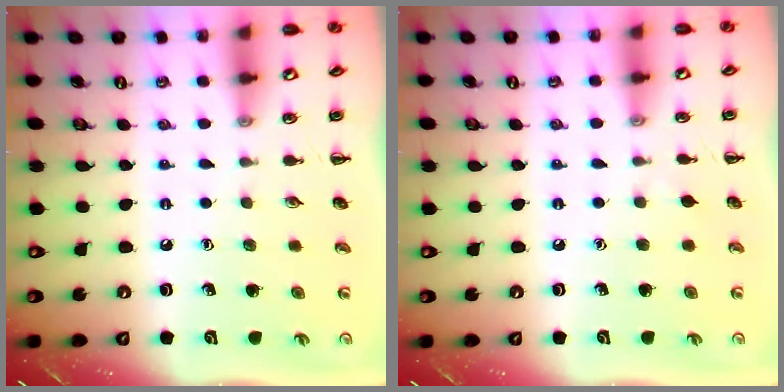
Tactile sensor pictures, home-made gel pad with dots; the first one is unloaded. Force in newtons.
{"total": 2.3, "press": 2.0, "slide": 1.0}